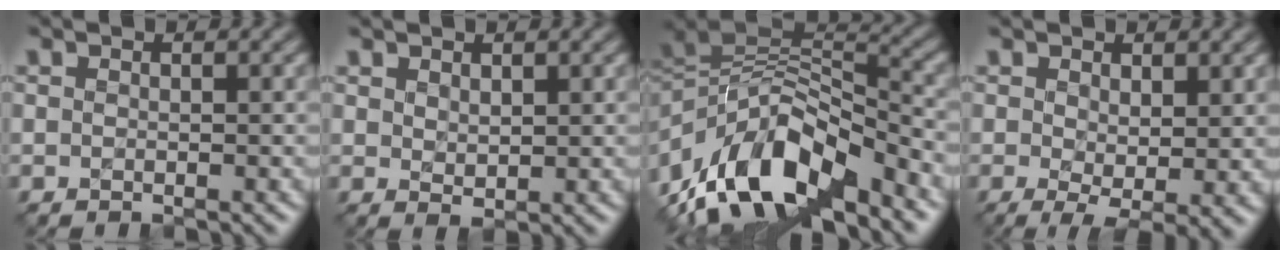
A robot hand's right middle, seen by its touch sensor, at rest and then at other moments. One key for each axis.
{"total": 1.1, "fx": 1.0, "fy": 0.4, "fz": 0.1, "tx": -0.006, "ty": -0.003, "tz": 0.024}
{"total": 11.9, "fx": -6.4, "fy": 5.5, "fz": 8.5, "tx": -0.163, "ty": 0.018, "tz": -0.116}
{"total": 3.2, "fx": 0.0, "fy": 1.3, "fz": 3.0, "tx": -0.052, "ty": -0.012, "tz": 0.004}